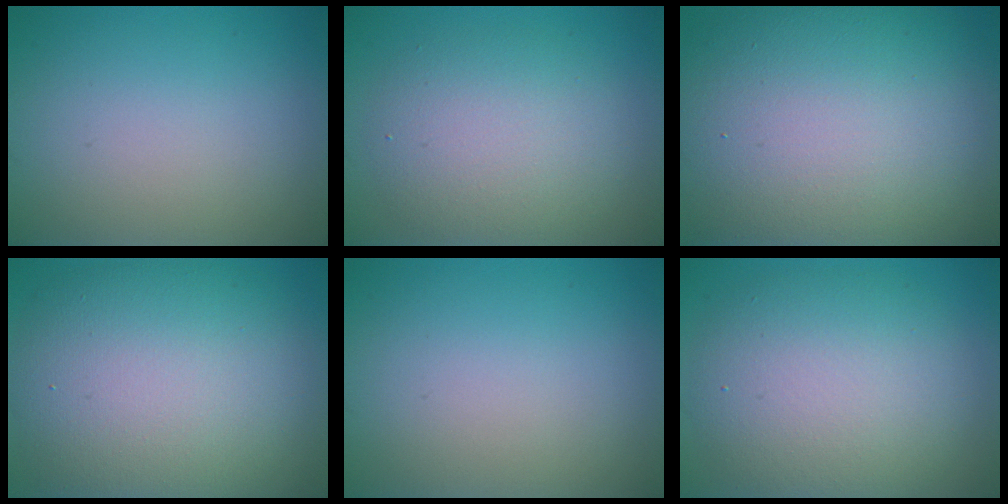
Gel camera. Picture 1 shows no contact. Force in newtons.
{"total": 5.3, "press": 5.3, "slide": 0.1}
{"total": 17.1, "press": 17.1, "slide": 1.1}
{"total": 12.4, "press": 12.3, "slide": 1.1}
{"total": 0.0}
{"total": 8.3, "press": 8.3, "slide": 0.4}